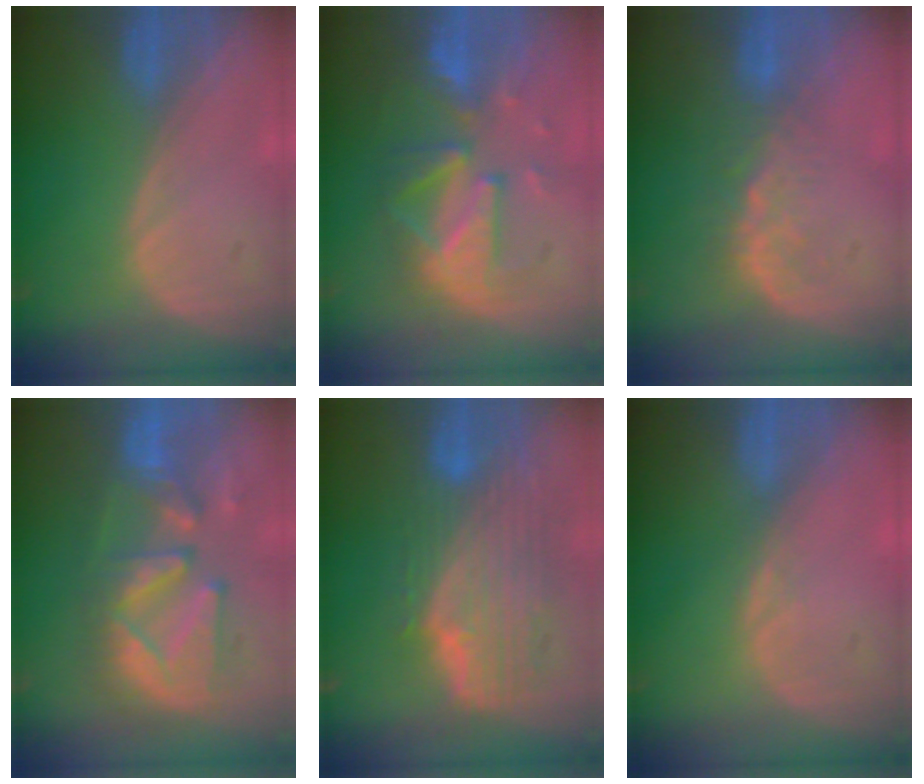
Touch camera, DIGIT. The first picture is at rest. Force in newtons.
{"total": 9.7, "press": 8.8, "slide": 4.0}
{"total": 4.4, "press": 4.0, "slide": 1.9}
{"total": 10.8, "press": 10.5, "slide": 2.7}
{"total": 10.8, "press": 9.3, "slide": 5.5}
{"total": 0.5, "press": 0.5, "slide": 0.1}